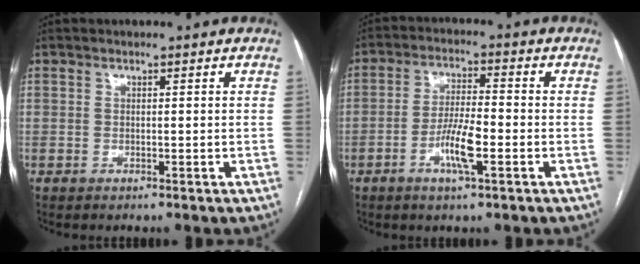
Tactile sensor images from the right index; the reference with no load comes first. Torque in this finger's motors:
{"motor_torque": [0.41, 0.09, 0.10, 0.06]}